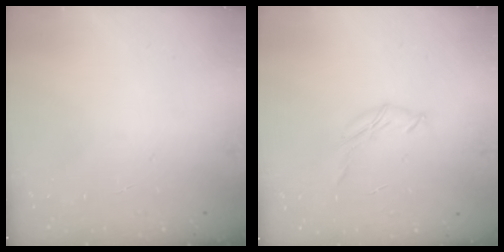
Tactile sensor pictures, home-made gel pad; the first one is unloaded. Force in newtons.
{"total": 4.7, "press": 4.6, "slide": 0.9}